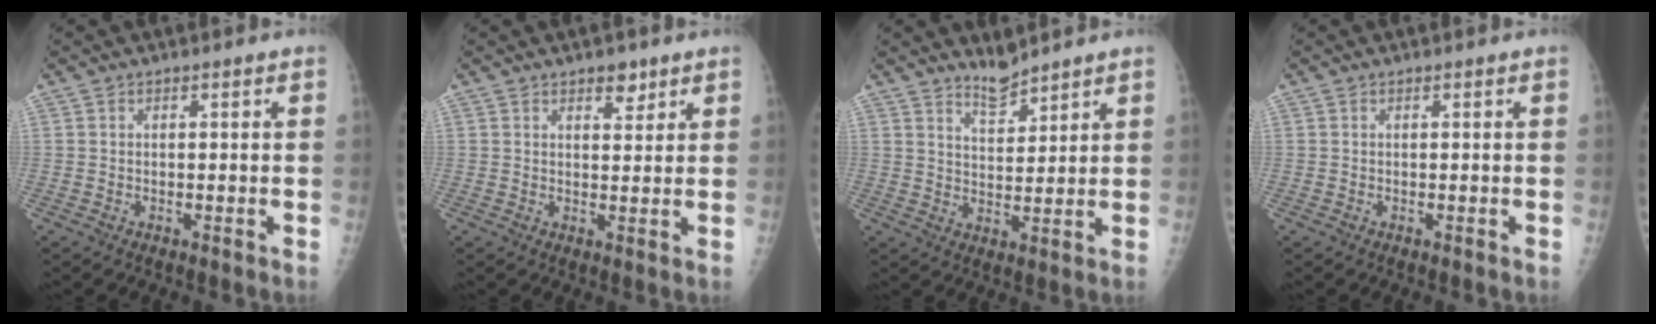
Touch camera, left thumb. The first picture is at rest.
{"total": 3.1, "force": [2.1, 1.6, 1.7], "torque": [-0.006, -0.012, 0.029]}
{"total": 4.2, "force": [4.0, 0.8, 1.0], "torque": [-0.008, -0.038, 0.075]}
{"total": 0.0}